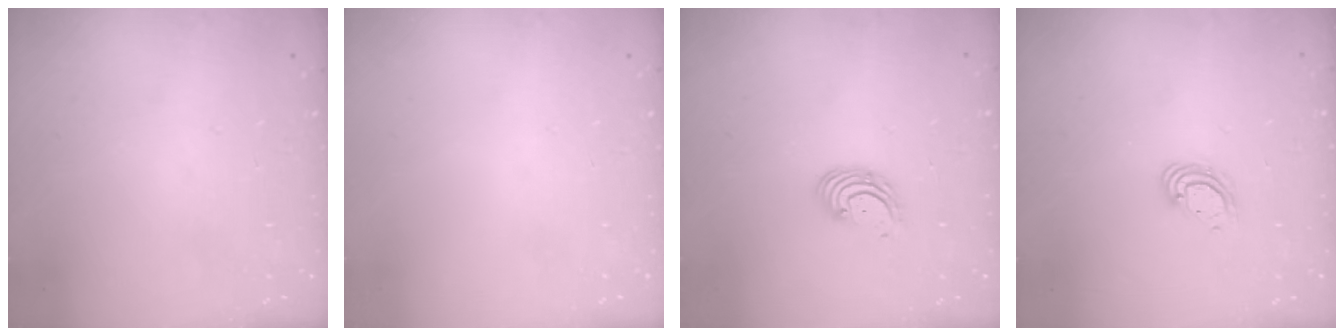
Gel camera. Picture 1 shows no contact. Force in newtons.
{"total": 0.0}
{"total": 2.7, "press": 2.7, "slide": 0.3}
{"total": 5.7, "press": 5.7, "slide": 0.5}